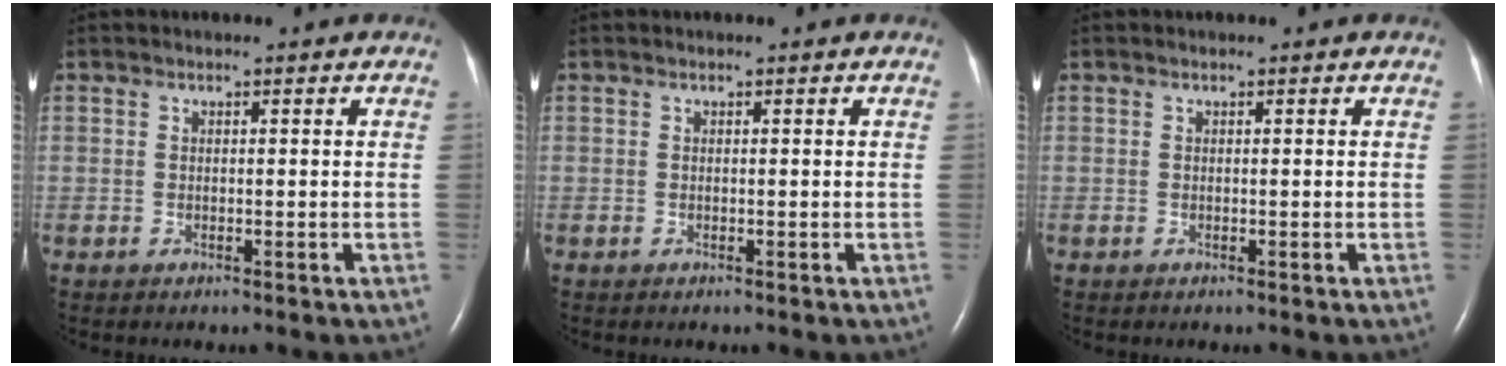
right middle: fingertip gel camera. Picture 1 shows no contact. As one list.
[{"total": 0.0}, {"total": 0.0}]